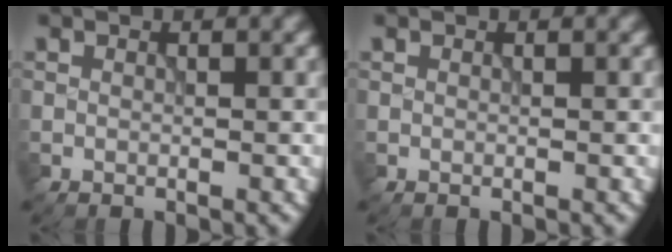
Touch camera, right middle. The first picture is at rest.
{"total": 0.0}